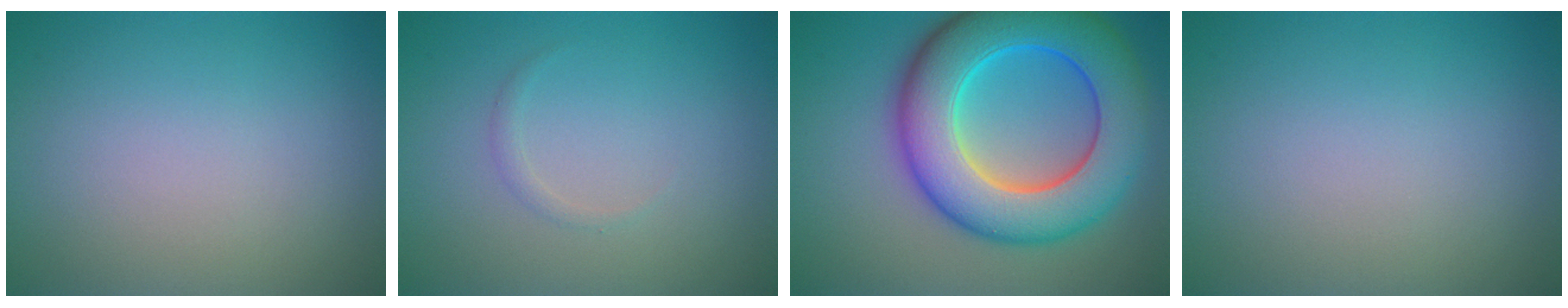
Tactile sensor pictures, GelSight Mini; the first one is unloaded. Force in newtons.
{"total": 0.6, "press": 0.6, "slide": 0.0}
{"total": 12.1, "press": 12.1, "slide": 0.3}
{"total": 0.0}